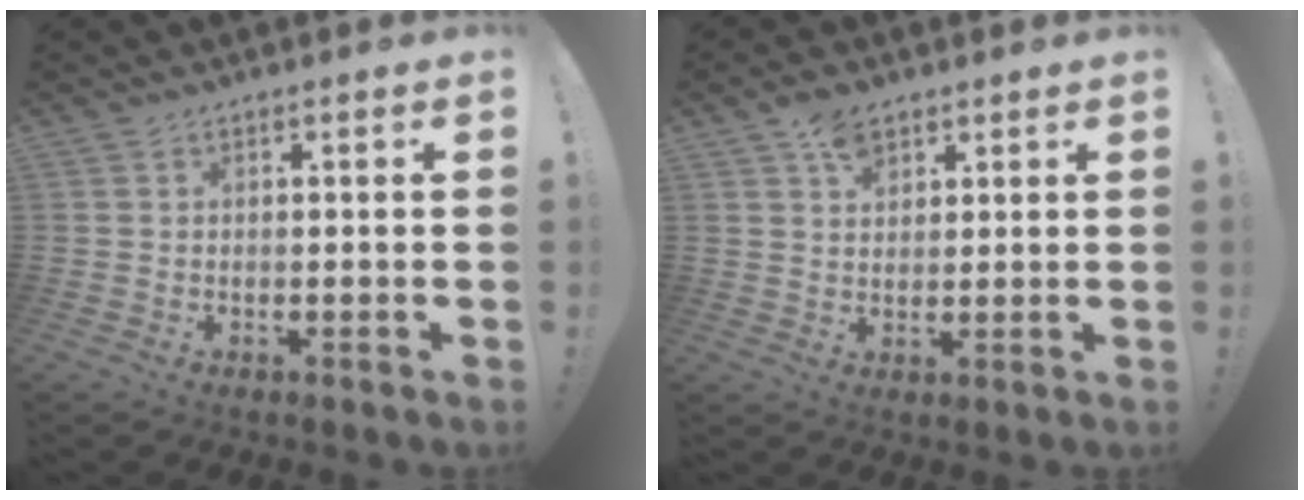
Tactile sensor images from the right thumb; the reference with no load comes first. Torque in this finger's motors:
{"motor_torque": [0.05, 0.46, -0.08, 0.11, 0.00]}